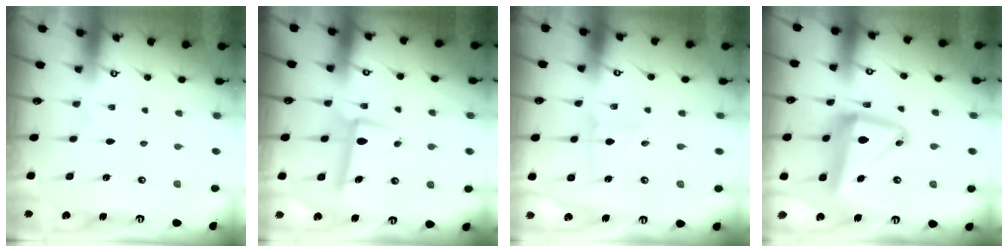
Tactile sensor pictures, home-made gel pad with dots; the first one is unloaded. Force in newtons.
{"total": 7.8, "press": 7.8, "slide": 1.1}
{"total": 2.5, "press": 2.5, "slide": 0.3}
{"total": 15.4, "press": 15.3, "slide": 1.9}